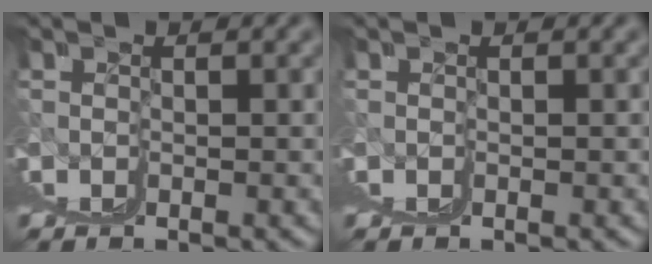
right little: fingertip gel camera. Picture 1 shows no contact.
{"total": 0.0}